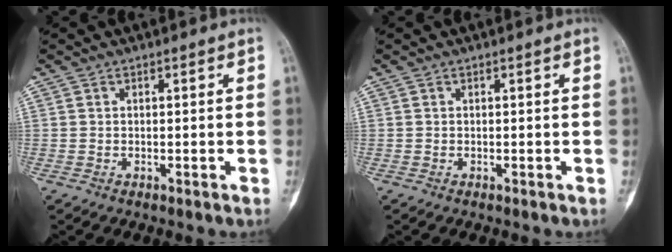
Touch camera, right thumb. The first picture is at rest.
{"total": 0.0}